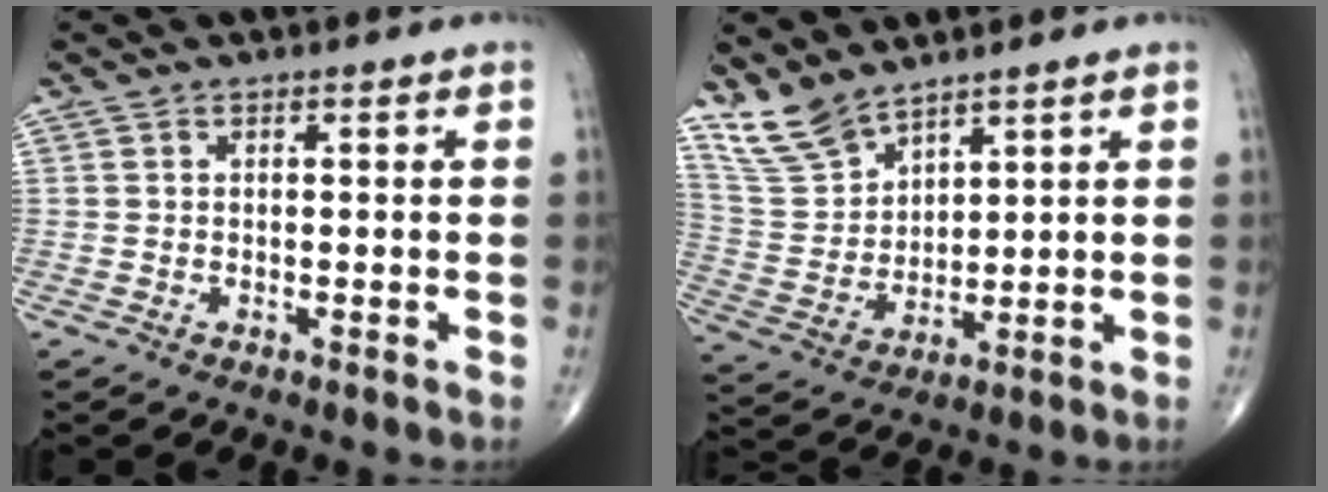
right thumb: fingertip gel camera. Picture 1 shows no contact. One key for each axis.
{"total": 8.6, "fx": 7.2, "fy": 3.4, "fz": 3.2, "tx": -0.061, "ty": -0.035, "tz": 0.163}